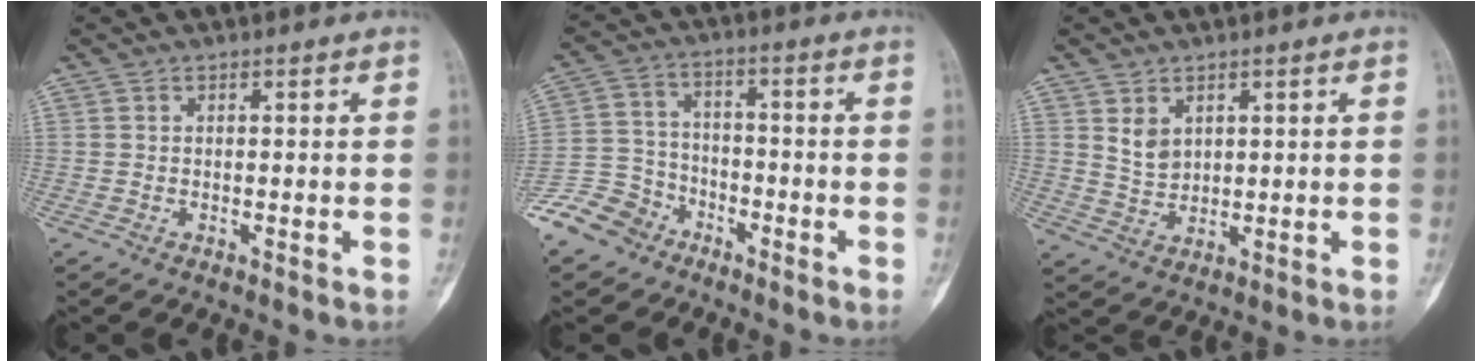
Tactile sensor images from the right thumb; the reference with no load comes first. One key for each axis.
{"total": 9.2, "fx": -6.5, "fy": 6.2, "fz": 1.8, "tx": -0.019, "ty": 0.043, "tz": -0.134}
{"total": 4.1, "fx": 1.9, "fy": 2.9, "fz": 2.2, "tx": -0.024, "ty": -0.018, "tz": 0.045}